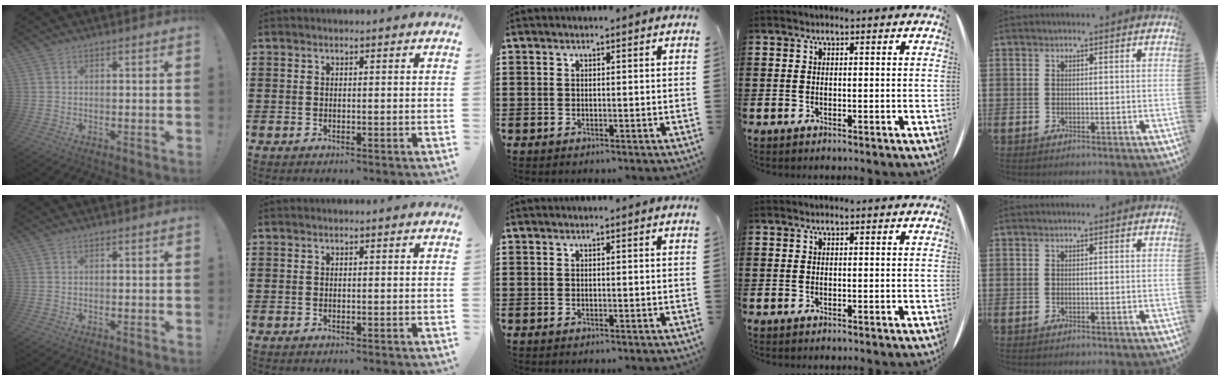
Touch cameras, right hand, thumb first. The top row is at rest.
{}